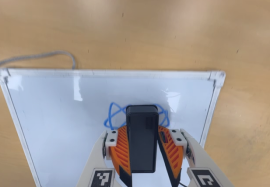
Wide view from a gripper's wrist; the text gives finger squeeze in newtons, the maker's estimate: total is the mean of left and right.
{"total": 11.3, "left": 12.9, "right": 9.7}